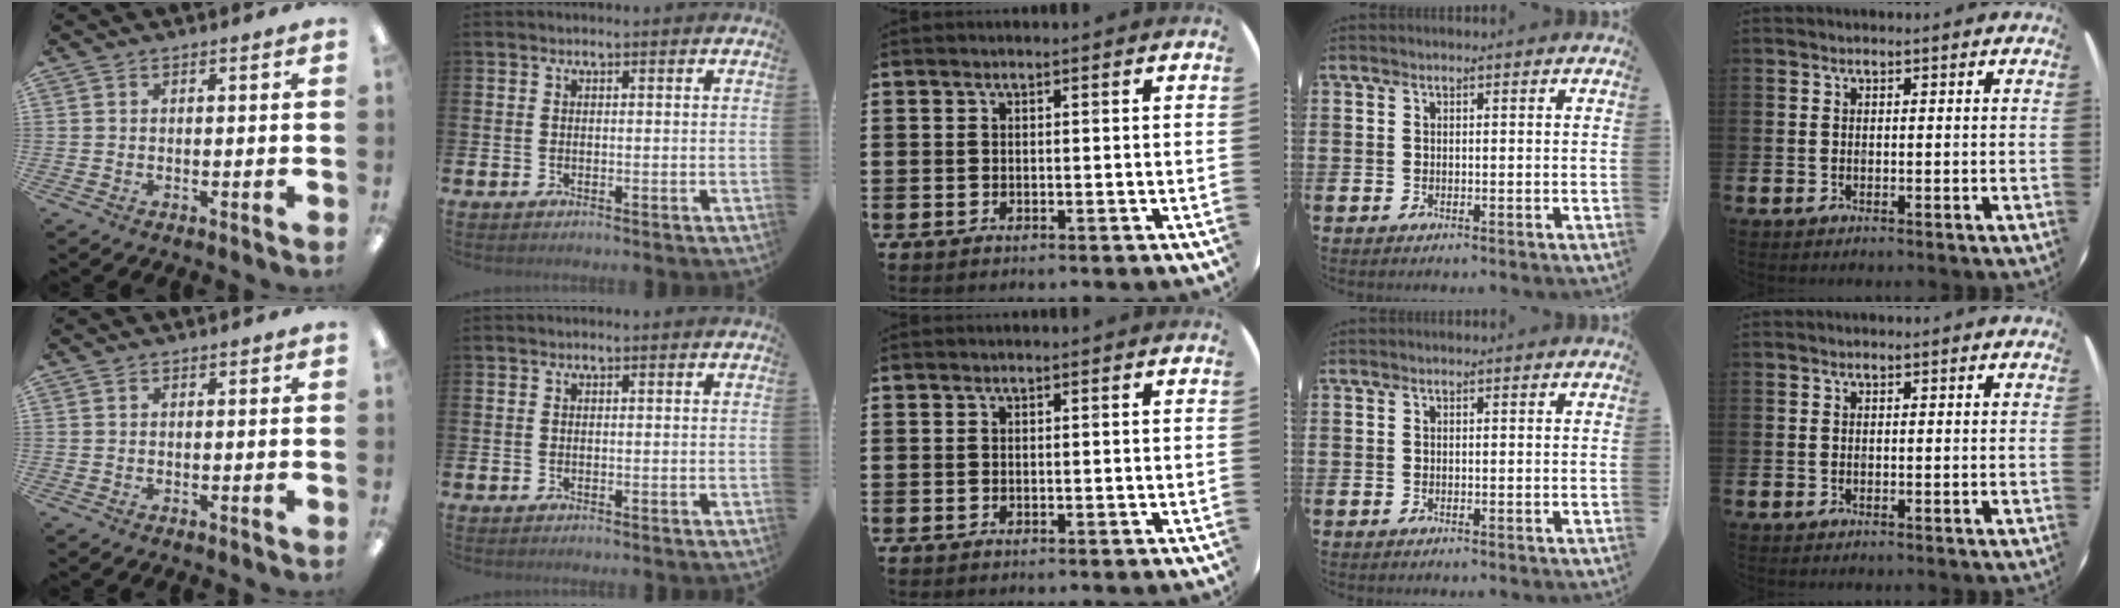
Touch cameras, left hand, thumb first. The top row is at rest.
{}